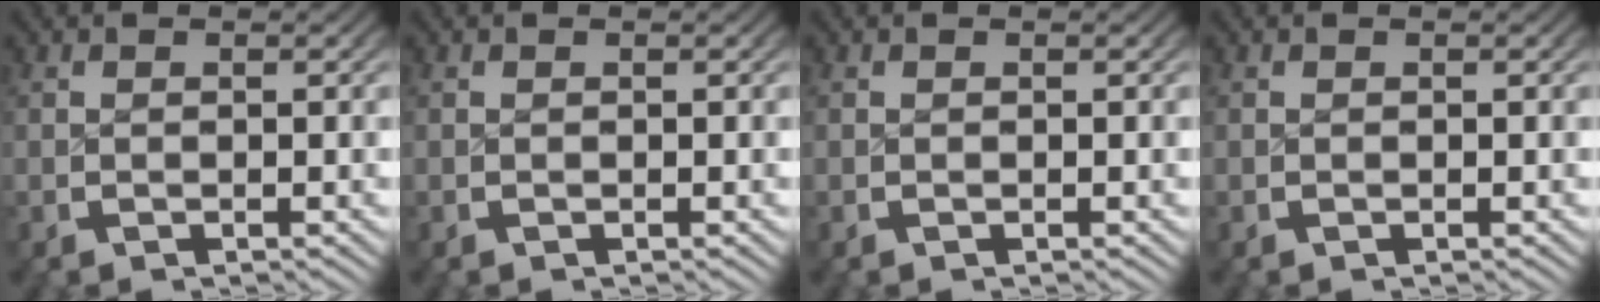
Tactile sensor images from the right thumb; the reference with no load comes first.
{"total": 0.0}
{"total": 0.0}
{"total": 0.0}